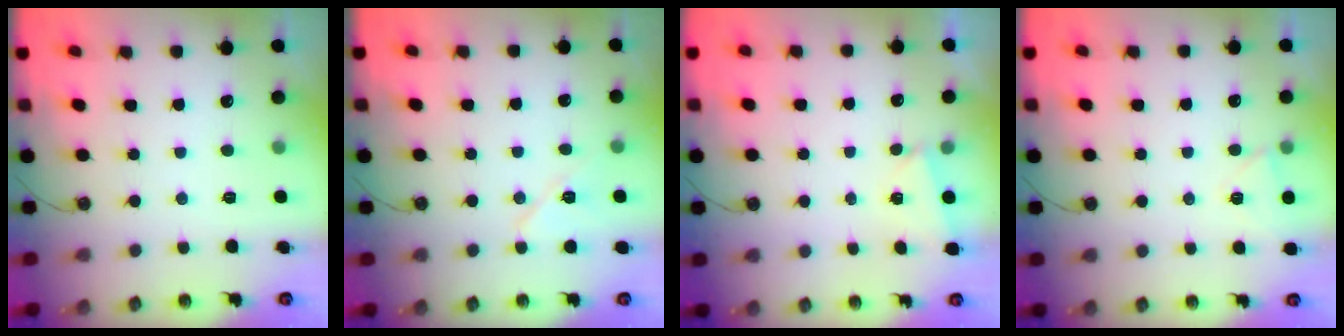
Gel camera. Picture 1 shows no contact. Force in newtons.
{"total": 8.2, "press": 6.9, "slide": 4.3}
{"total": 2.1, "press": 0.8, "slide": 1.9}
{"total": 4.3, "press": 4.1, "slide": 1.3}